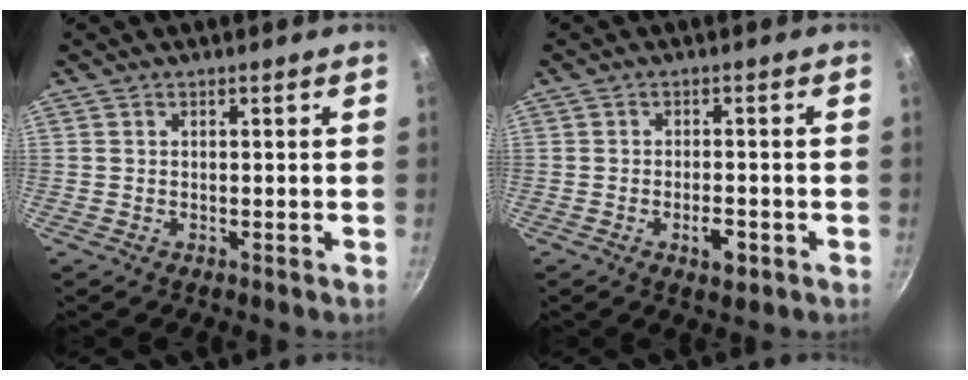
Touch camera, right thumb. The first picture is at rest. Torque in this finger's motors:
{"motor_torque": [-0.29, 0.03, 0.15, 0.36, 0.12]}